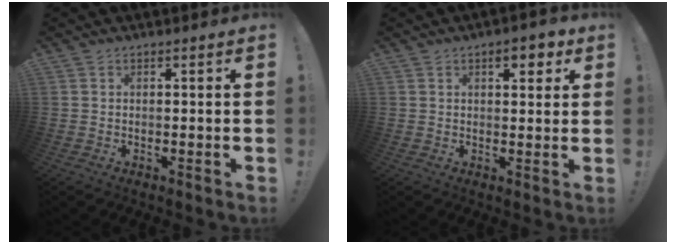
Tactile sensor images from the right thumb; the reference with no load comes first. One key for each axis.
{"total": 5.5, "fx": 2.9, "fy": 2.6, "fz": 3.9, "tx": -0.037, "ty": -0.010, "tz": 0.041}